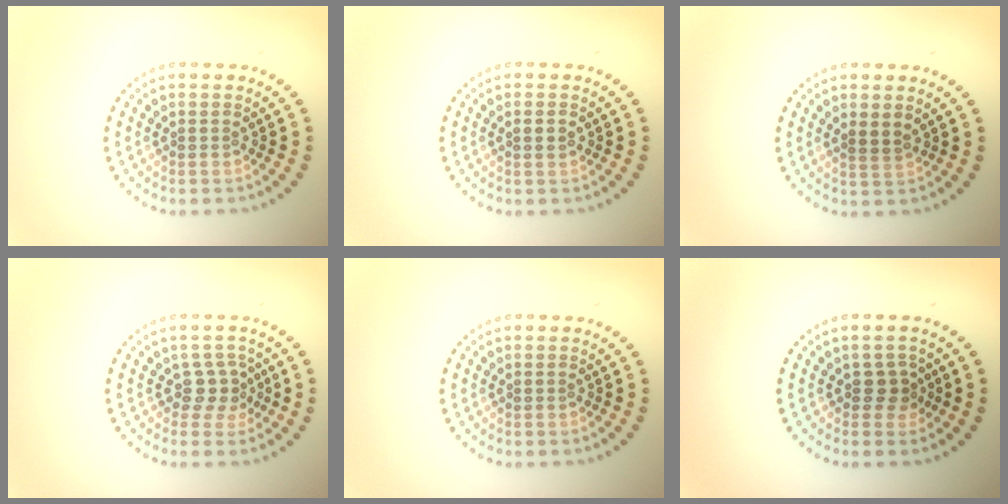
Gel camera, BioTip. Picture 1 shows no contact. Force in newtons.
{"total": 1.0, "press": 0.9, "slide": 0.3}
{"total": 1.0, "press": 0.9, "slide": 0.4}
{"total": 2.1, "press": 1.6, "slide": 1.3}
{"total": 0.0}
{"total": 1.6, "press": 1.3, "slide": 0.8}